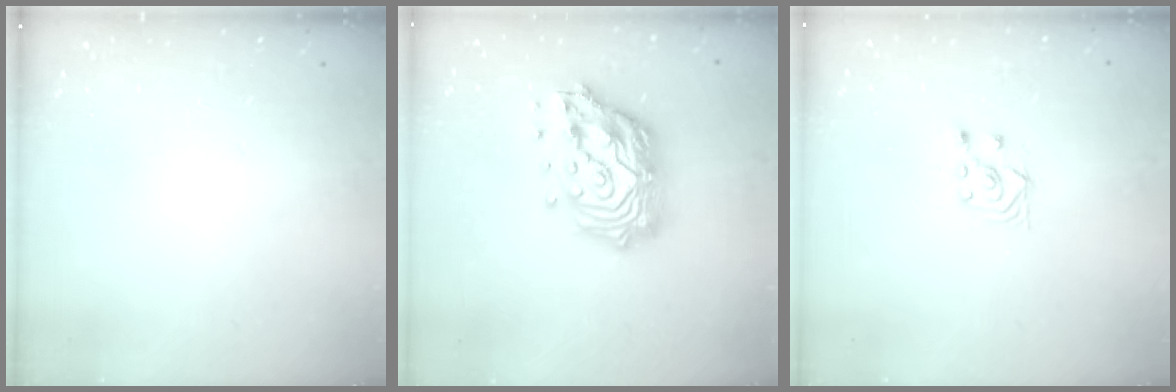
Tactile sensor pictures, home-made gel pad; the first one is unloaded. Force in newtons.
{"total": 19.3, "press": 19.2, "slide": 2.1}
{"total": 3.4, "press": 3.2, "slide": 0.9}